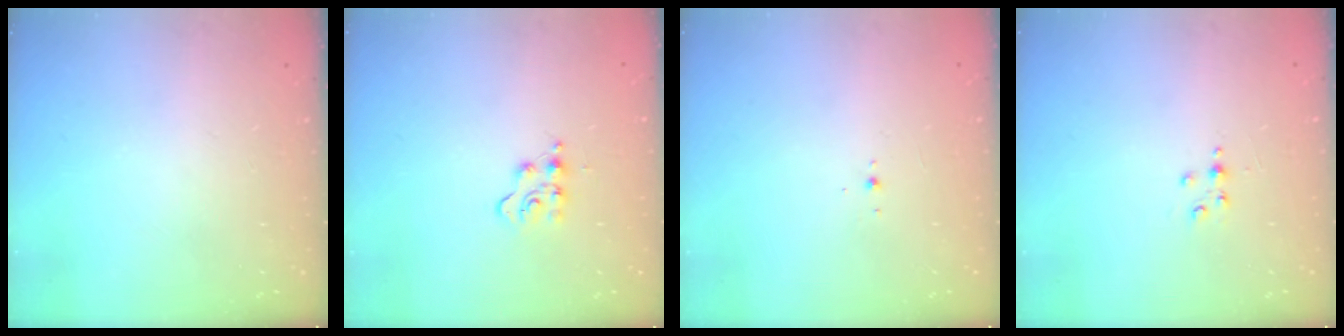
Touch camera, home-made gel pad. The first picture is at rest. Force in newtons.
{"total": 5.8, "press": 5.8, "slide": 0.6}
{"total": 2.8, "press": 2.8, "slide": 0.7}
{"total": 3.9, "press": 3.8, "slide": 0.6}